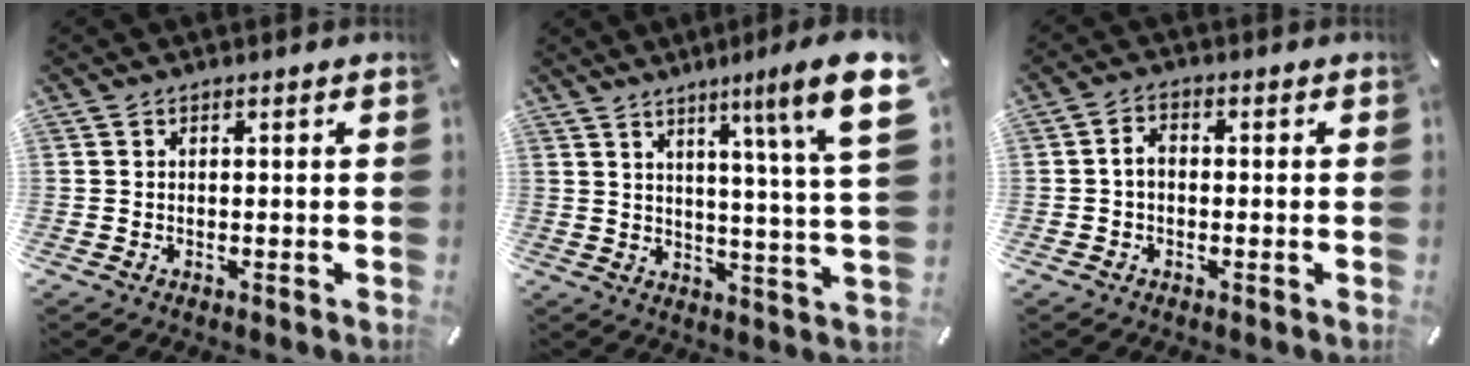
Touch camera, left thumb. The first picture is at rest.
{"total": 13.8, "force": [7.6, 0.0, 11.6], "torque": [-0.172, -0.052, 0.106]}
{"total": 3.0, "force": [-0.5, 2.1, 2.1], "torque": [-0.047, 0.006, -0.013]}